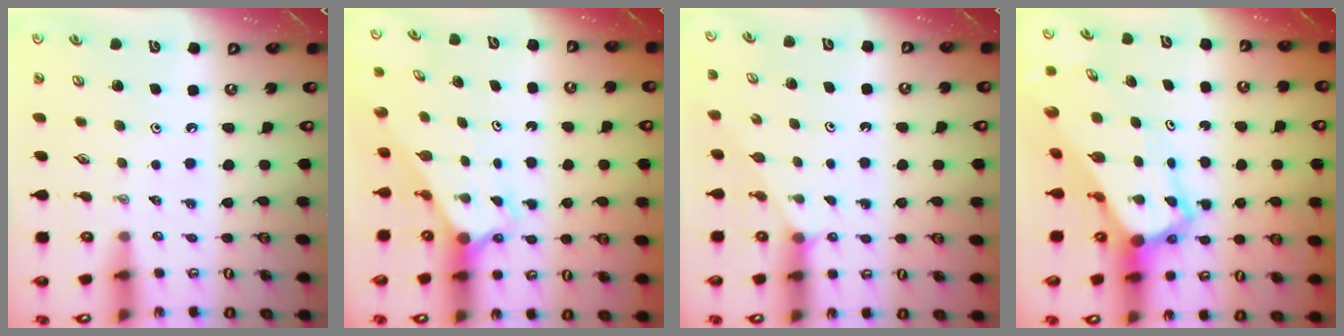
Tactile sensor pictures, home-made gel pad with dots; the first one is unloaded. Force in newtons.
{"total": 2.6, "press": 2.6, "slide": 0.1}
{"total": 2.1, "press": 2.0, "slide": 0.3}
{"total": 7.0, "press": 7.0, "slide": 0.5}